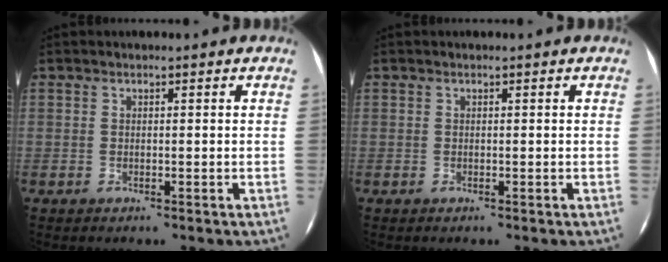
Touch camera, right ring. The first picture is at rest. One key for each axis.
{"total": 0.0}